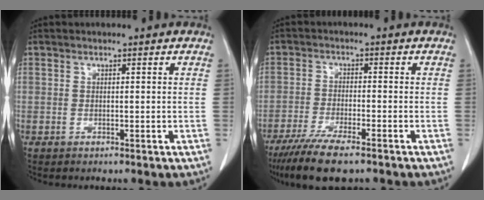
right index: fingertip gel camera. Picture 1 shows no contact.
{"total": 9.6, "force": [-6.9, 2.0, 6.4], "torque": [-0.107, -0.021, -0.111]}